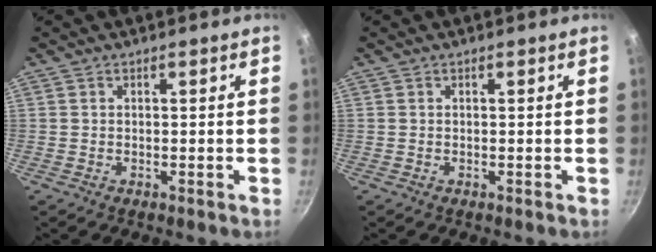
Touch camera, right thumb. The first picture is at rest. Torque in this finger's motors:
{"motor_torque": [-0.02, 0.00, 0.05, 0.00, 0.00]}